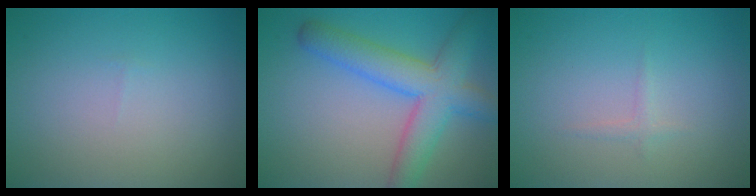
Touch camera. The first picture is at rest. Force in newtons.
{"total": 6.6, "press": 6.6, "slide": 0.2}
{"total": 0.7, "press": 0.7, "slide": 0.0}